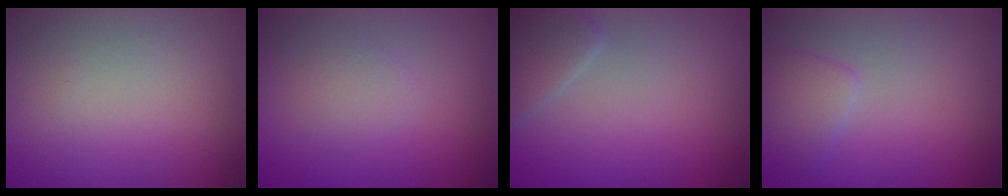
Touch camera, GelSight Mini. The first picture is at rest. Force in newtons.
{"total": 1.4, "press": 1.4, "slide": 0.0}
{"total": 2.4, "press": 2.4, "slide": 0.1}
{"total": 1.9, "press": 1.9, "slide": 0.1}